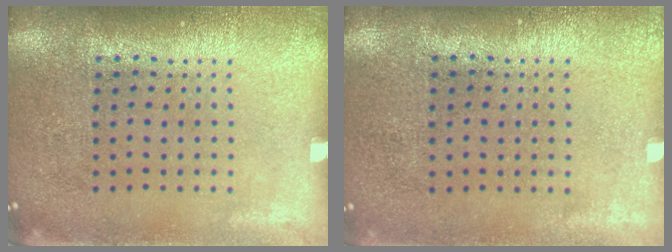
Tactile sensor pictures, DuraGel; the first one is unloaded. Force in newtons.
{"total": 0.0}